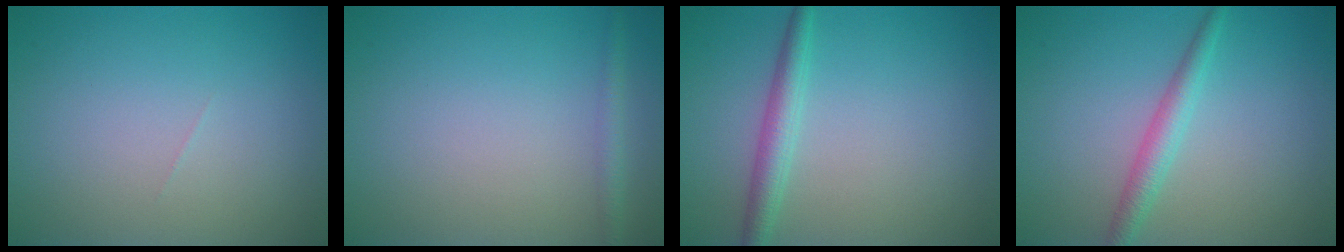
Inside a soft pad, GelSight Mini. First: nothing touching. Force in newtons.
{"total": 1.3, "press": 1.3, "slide": 0.1}
{"total": 2.5, "press": 2.5, "slide": 0.0}
{"total": 2.3, "press": 2.3, "slide": 0.1}